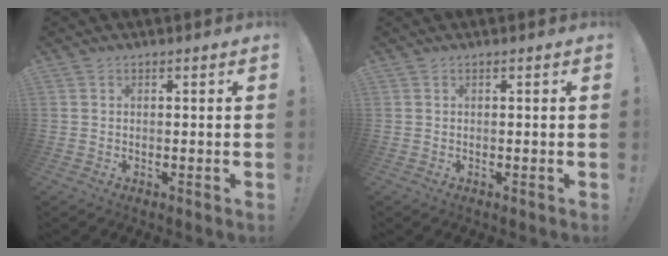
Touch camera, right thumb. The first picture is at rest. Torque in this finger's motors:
{"motor_torque": [0.00, 0.00, 0.00, 0.00, 0.00]}